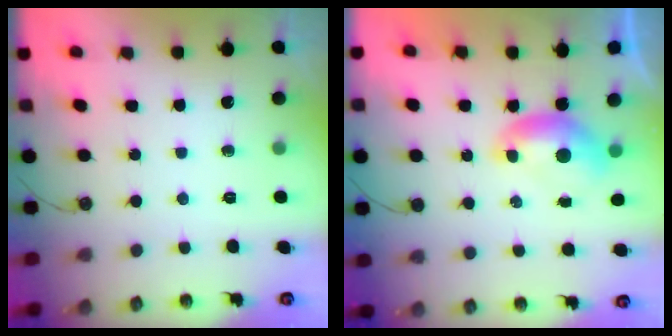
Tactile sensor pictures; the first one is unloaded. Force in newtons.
{"total": 0.0}